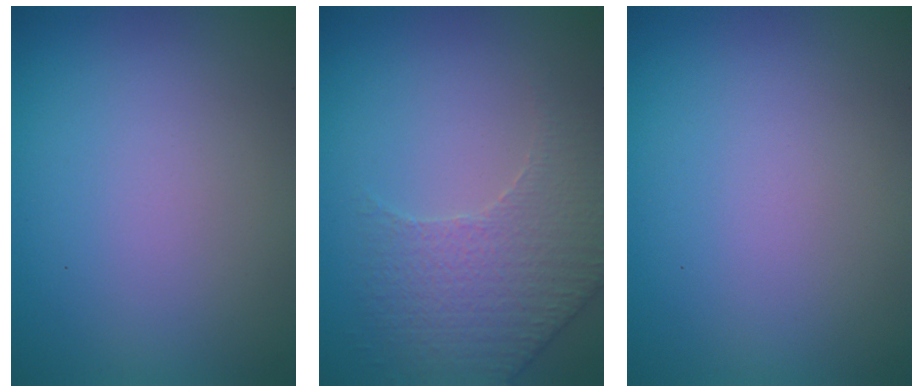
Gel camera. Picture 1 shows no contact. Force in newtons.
{"total": 2.6, "press": 2.4, "slide": 1.0}
{"total": 0.0}